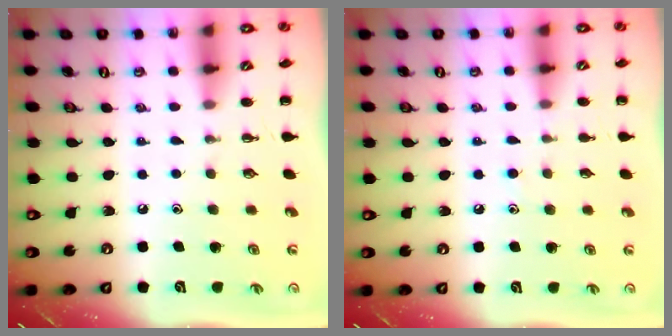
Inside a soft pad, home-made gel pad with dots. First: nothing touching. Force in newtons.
{"total": 5.3, "press": 4.9, "slide": 2.1}